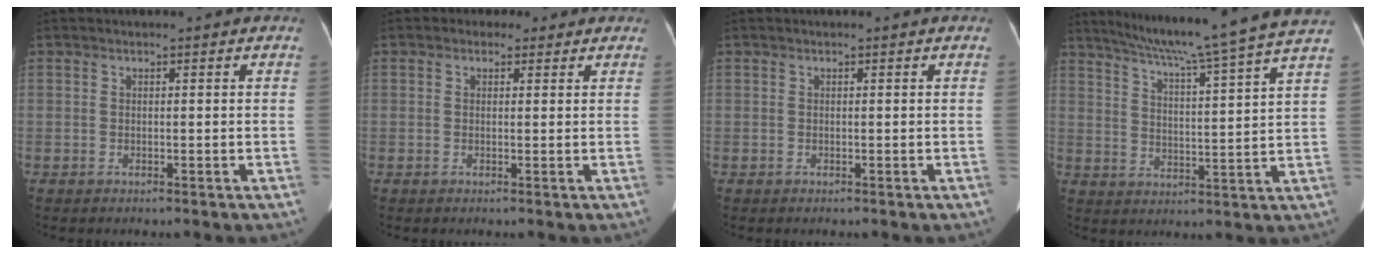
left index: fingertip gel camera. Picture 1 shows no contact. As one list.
[{"total": 2.3, "force": [1.1, 2.0, 0.3], "torque": [-0.003, 0.011, 0.009]}, {"total": 0.0}, {"total": 18.6, "force": [16.0, -2.4, 9.2], "torque": [-0.153, -0.026, 0.215]}]